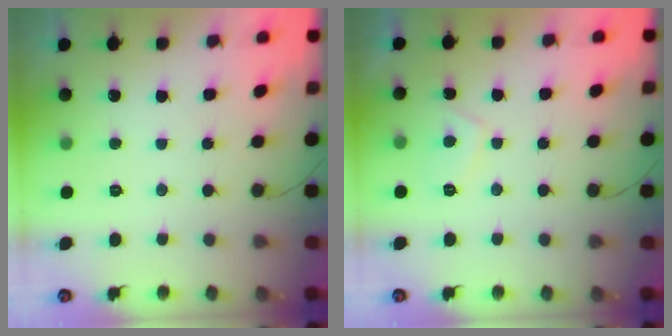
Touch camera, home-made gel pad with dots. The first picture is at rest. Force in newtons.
{"total": 2.8, "press": 2.8, "slide": 0.7}